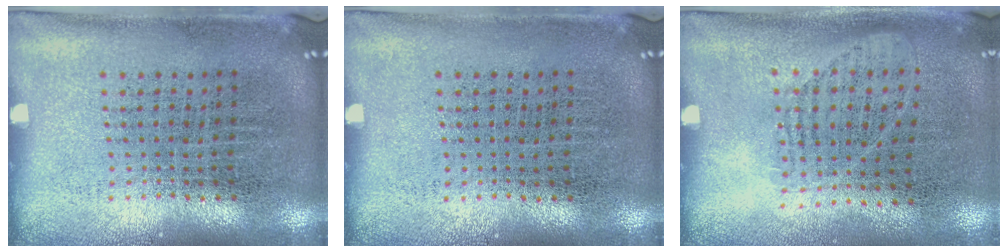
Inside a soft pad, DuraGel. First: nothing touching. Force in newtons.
{"total": 0.0}
{"total": 0.9, "press": 0.8, "slide": 0.5}